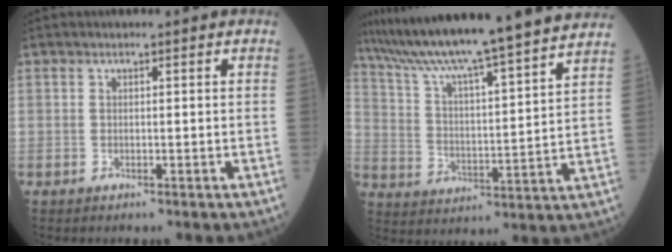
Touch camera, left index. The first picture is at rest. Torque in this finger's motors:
{"motor_torque": [1.05, -1.09, 0.53, 0.21]}